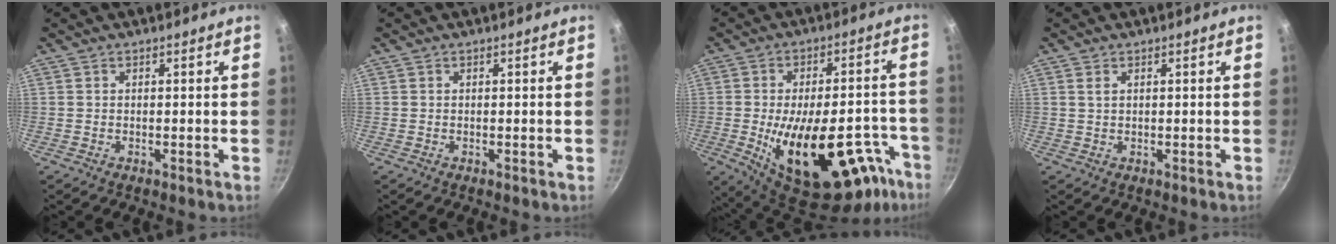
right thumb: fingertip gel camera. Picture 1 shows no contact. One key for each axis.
{"total": 0.0}
{"total": 28.0, "fx": -11.5, "fy": 13.2, "fz": 21.8, "tx": -0.265, "ty": 0.031, "tz": -0.148}
{"total": 1.2, "fx": 0.5, "fy": 0.6, "fz": 0.8, "tx": -0.015, "ty": 0.001, "tz": 0.011}